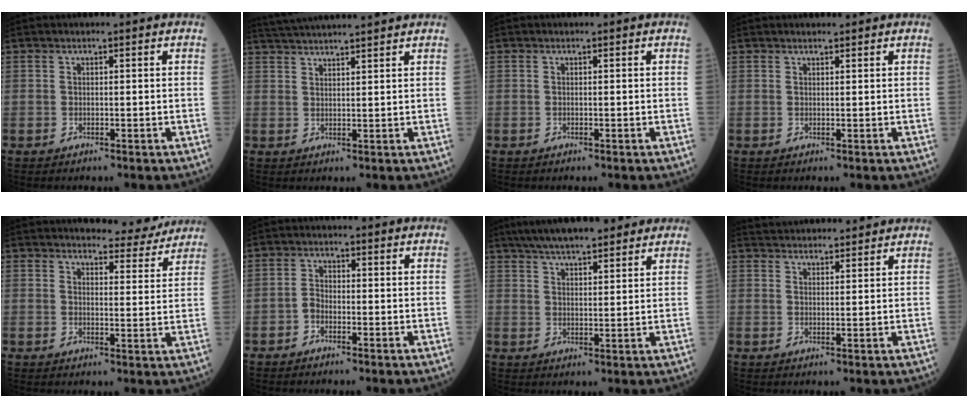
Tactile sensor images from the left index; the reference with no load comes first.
{"total": 11.4, "force": [10.5, -0.7, 4.2], "torque": [-0.080, 0.029, 0.156]}
{"total": 0.0}
{"total": 1.5, "force": [1.4, 0.1, 0.5], "torque": [-0.009, 0.010, 0.024]}
{"total": 8.1, "force": [7.8, 1.3, 1.6], "torque": [-0.017, -0.013, 0.088]}
{"total": 1.8, "force": [-1.0, 1.0, 1.0], "torque": [-0.019, 0.004, -0.023]}
{"total": 13.6, "force": [11.3, 2.8, 7.0], "torque": [-0.113, 0.031, 0.168]}
{"total": 9.9, "force": [9.5, 1.2, 2.5], "torque": [-0.040, 0.029, 0.135]}